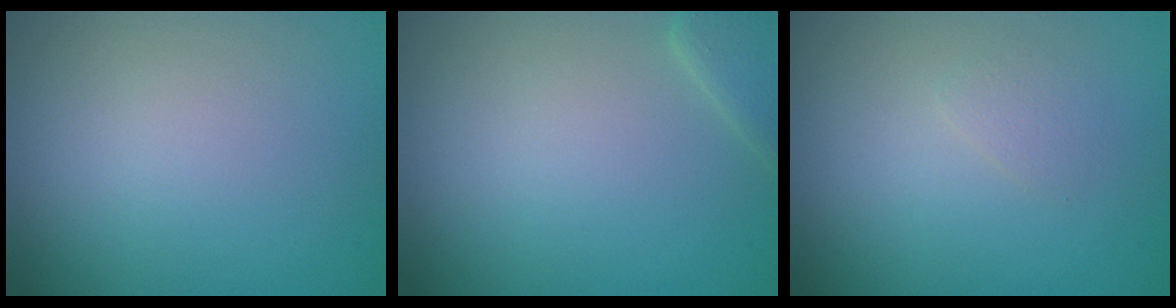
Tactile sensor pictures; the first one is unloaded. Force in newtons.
{"total": 1.8, "press": 1.8, "slide": 0.1}
{"total": 0.9, "press": 0.9, "slide": 0.1}